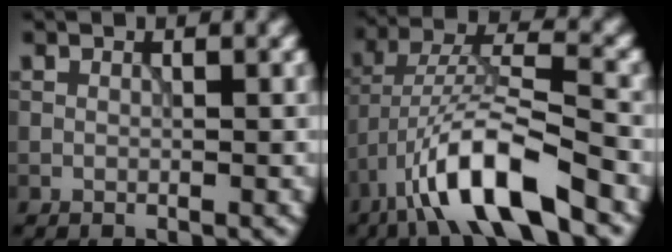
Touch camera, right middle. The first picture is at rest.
{"total": 9.7, "force": [-5.4, 2.5, 7.7], "torque": [-0.135, 0.014, -0.100]}